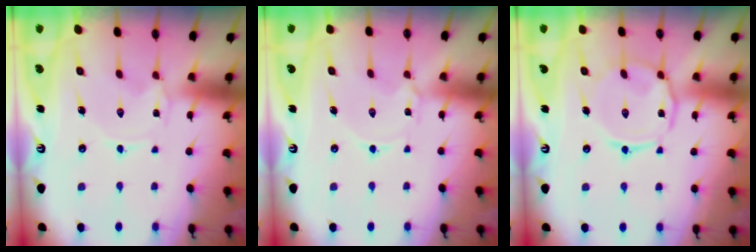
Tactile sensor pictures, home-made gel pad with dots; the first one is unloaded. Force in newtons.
{"total": 1.7, "press": 1.7, "slide": 0.3}
{"total": 8.2, "press": 8.2, "slide": 0.7}